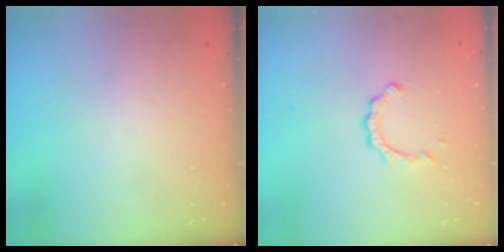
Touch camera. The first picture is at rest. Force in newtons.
{"total": 4.3, "press": 4.3, "slide": 0.4}